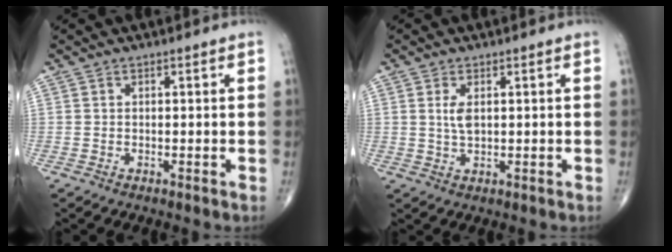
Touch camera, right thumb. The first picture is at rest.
{"total": 2.0, "force": [0.6, 0.9, 1.7], "torque": [-0.034, -0.003, 0.015]}